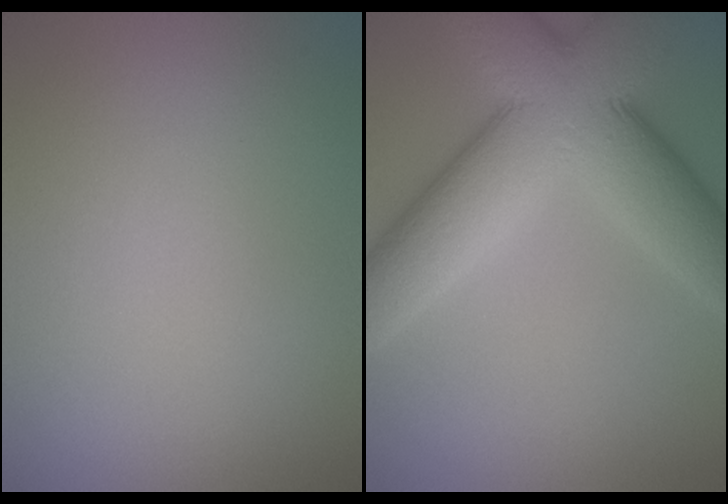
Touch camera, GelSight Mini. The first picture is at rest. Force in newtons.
{"total": 12.5, "press": 12.5, "slide": 0.6}